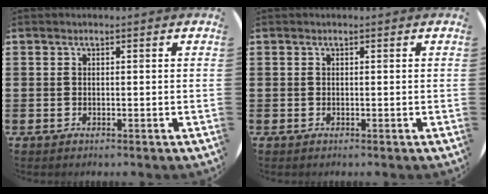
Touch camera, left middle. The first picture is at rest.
{"total": 0.0}